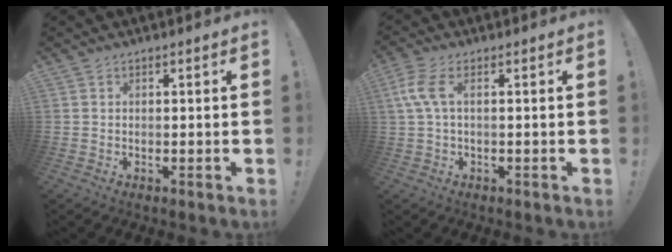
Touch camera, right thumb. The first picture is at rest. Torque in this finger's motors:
{"motor_torque": [0.69, 0.89, 0.97, -0.08, 0.27]}